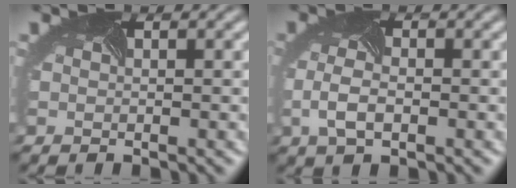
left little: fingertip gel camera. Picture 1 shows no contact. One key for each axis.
{"total": 2.6, "fx": -1.1, "fy": 1.2, "fz": 2.0, "tx": -0.060, "ty": -0.005, "tz": -0.014}